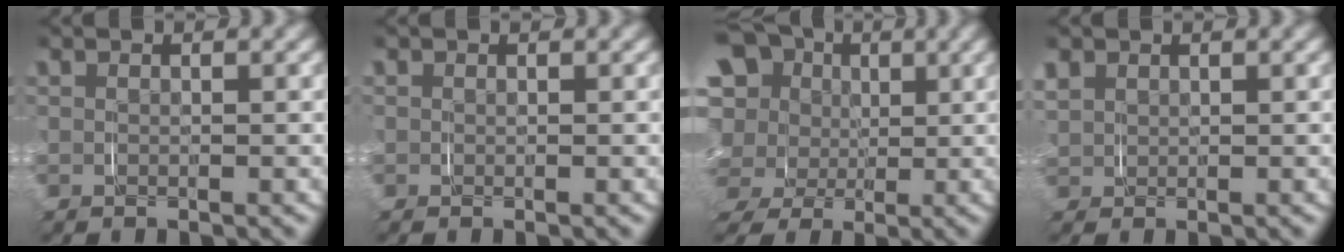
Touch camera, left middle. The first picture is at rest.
{"total": 0.0}
{"total": 13.3, "force": [2.5, 11.0, 7.2], "torque": [-0.153, -0.007, 0.026]}
{"total": 1.9, "force": [0.9, 1.6, 0.5], "torque": [-0.023, 0.001, 0.024]}